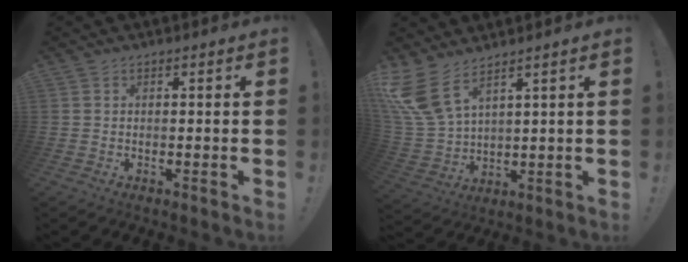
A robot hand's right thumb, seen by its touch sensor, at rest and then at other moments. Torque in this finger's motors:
{"motor_torque": [0.59, 3.00, 0.59, -0.12, 0.39]}